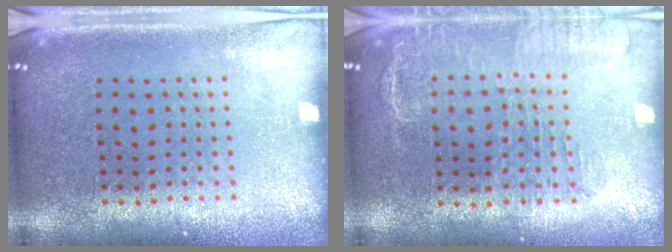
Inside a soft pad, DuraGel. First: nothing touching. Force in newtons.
{"total": 1.7, "press": 1.4, "slide": 0.8}